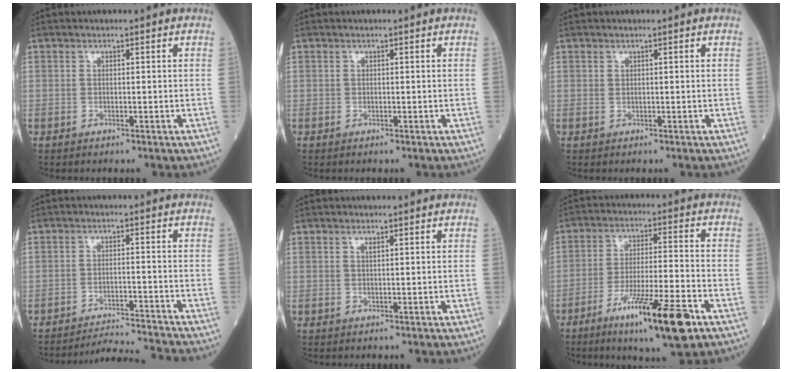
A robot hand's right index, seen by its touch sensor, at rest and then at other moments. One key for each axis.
{"total": 0.0}
{"total": 0.0}
{"total": 8.0, "fx": -7.7, "fy": -2.1, "fz": 0.0, "tx": -0.005, "ty": -0.004, "tz": -0.127}
{"total": 0.6, "fx": 0.4, "fy": 0.0, "fz": 0.5, "tx": -0.012, "ty": -0.002, "tz": 0.007}
{"total": 14.4, "fx": -8.0, "fy": 1.0, "fz": 11.9, "tx": -0.200, "ty": -0.028, "tz": -0.132}